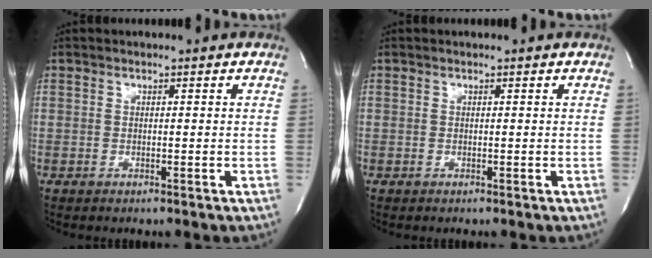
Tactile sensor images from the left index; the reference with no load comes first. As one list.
[{"total": 0.0}]